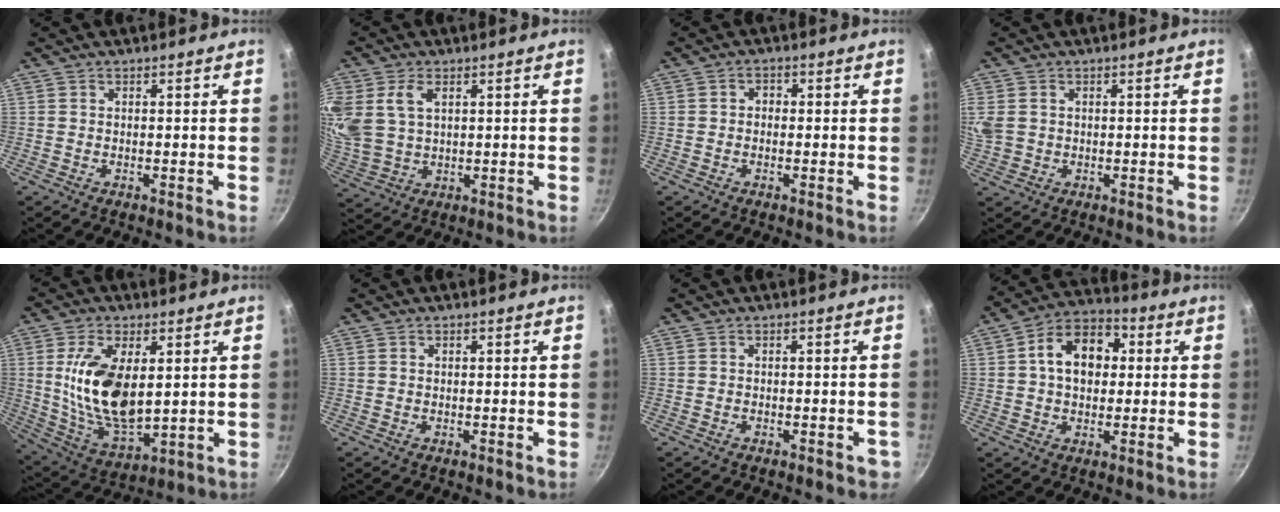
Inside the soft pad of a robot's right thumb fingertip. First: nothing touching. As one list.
[{"total": 11.4, "force": [3.8, 7.6, 7.6], "torque": [-0.165, -0.002, 0.083]}, {"total": 1.7, "force": [-0.2, 1.4, 1.0], "torque": [-0.013, 0.008, -0.007]}, {"total": 5.8, "force": [0.9, 4.7, 3.3], "torque": [-0.069, 0.002, 0.021]}, {"total": 16.1, "force": [2.7, 8.3, 13.5], "torque": [-0.245, -0.022, 0.063]}, {"total": 0.0}, {"total": 1.1, "force": [-1.0, 0.0, 0.4], "torque": [0.004, 0.011, -0.003]}, {"total": 12.0, "force": [1.7, 8.5, 8.3], "torque": [-0.091, 0.024, 0.009]}]